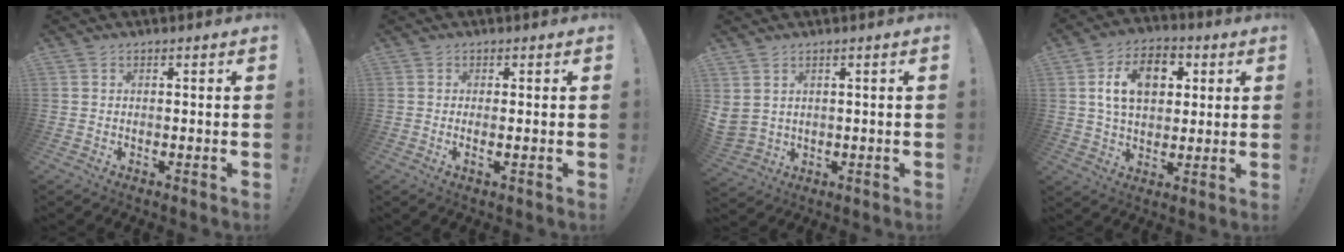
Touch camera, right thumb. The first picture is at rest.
{"total": 1.5, "force": [0.0, -0.3, 1.5], "torque": [-0.025, -0.006, -0.001]}
{"total": 3.9, "force": [2.0, 3.0, 1.4], "torque": [-0.039, -0.007, 0.042]}
{"total": 13.8, "force": [4.2, 9.4, 9.2], "torque": [-0.144, 0.007, 0.078]}